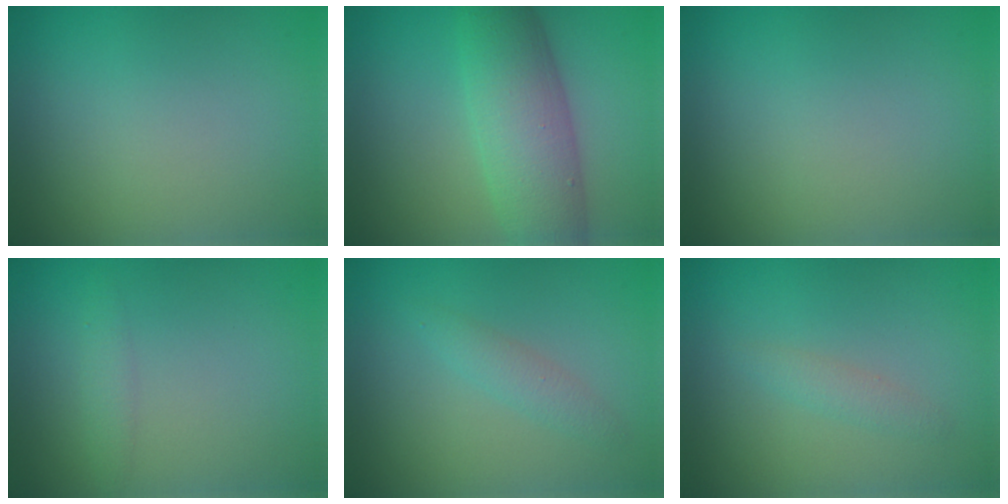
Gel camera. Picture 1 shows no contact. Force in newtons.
{"total": 7.2, "press": 7.2, "slide": 0.1}
{"total": 0.0}
{"total": 1.3, "press": 1.3, "slide": 0.0}
{"total": 1.6, "press": 1.6, "slide": 0.0}
{"total": 1.2, "press": 1.2, "slide": 0.1}